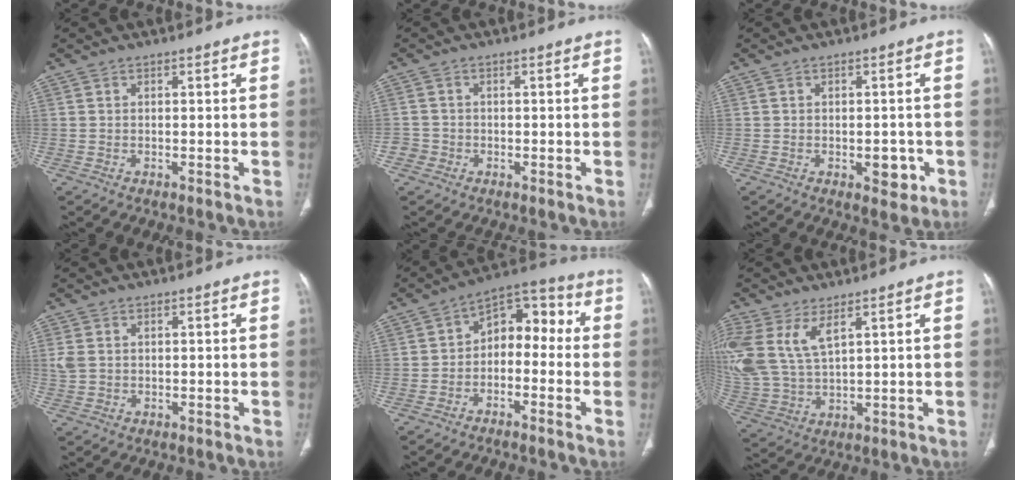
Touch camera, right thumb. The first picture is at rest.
{"total": 2.2, "force": [-0.9, 1.9, 0.1], "torque": [0.004, 0.012, -0.023]}
{"total": 4.1, "force": [-1.3, 2.4, 3.1], "torque": [-0.021, 0.003, -0.009]}
{"total": 2.7, "force": [0.5, 1.9, 1.8], "torque": [-0.057, 0.007, 0.016]}
{"total": 9.8, "force": [-1.3, 6.6, 7.1], "torque": [-0.065, 0.053, -0.038]}
{"total": 13.5, "force": [6.0, 6.7, 10.0], "torque": [-0.241, -0.013, 0.134]}